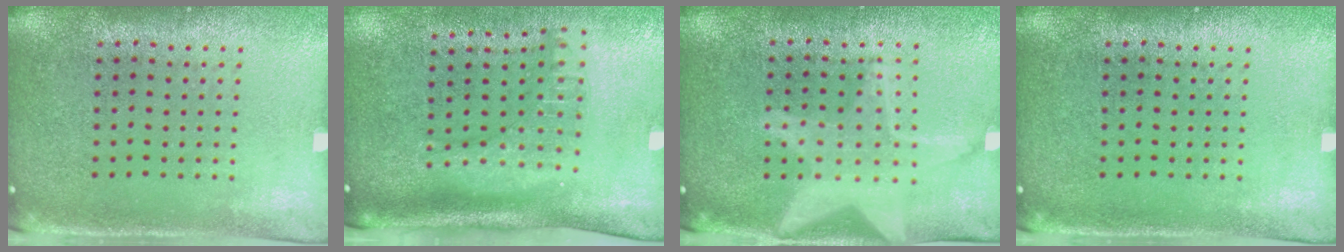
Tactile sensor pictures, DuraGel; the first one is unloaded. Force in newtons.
{"total": 2.1, "press": 1.5, "slide": 1.4}
{"total": 3.0, "press": 3.0, "slide": 0.3}
{"total": 0.0}